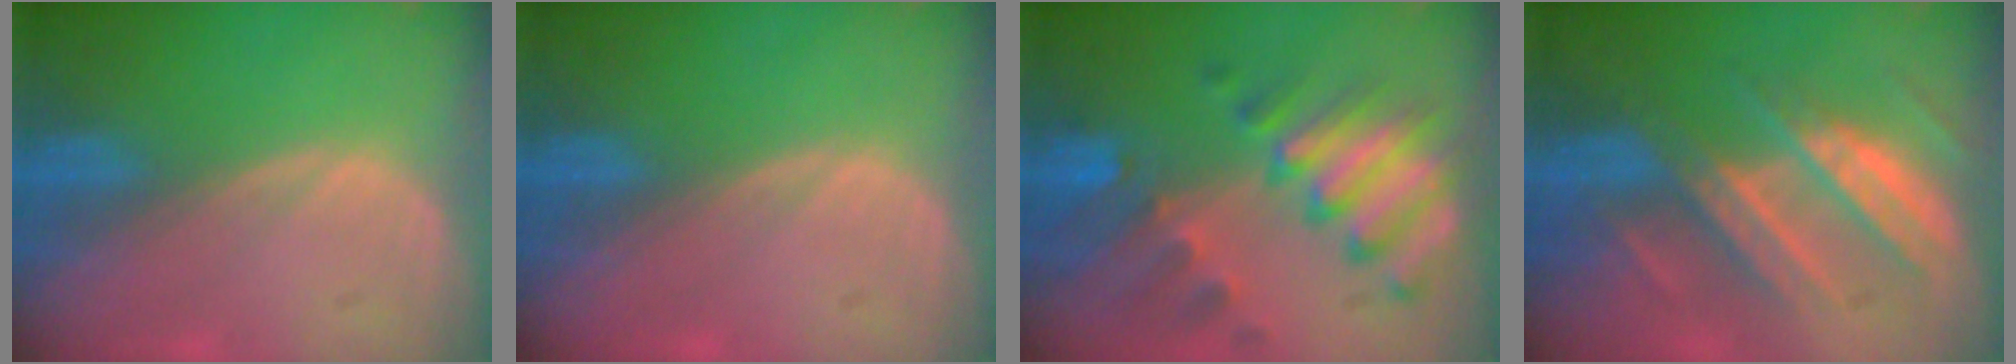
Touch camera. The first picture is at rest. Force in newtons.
{"total": 0.0}
{"total": 10.1, "press": 8.9, "slide": 4.8}
{"total": 8.3, "press": 8.3, "slide": 0.3}